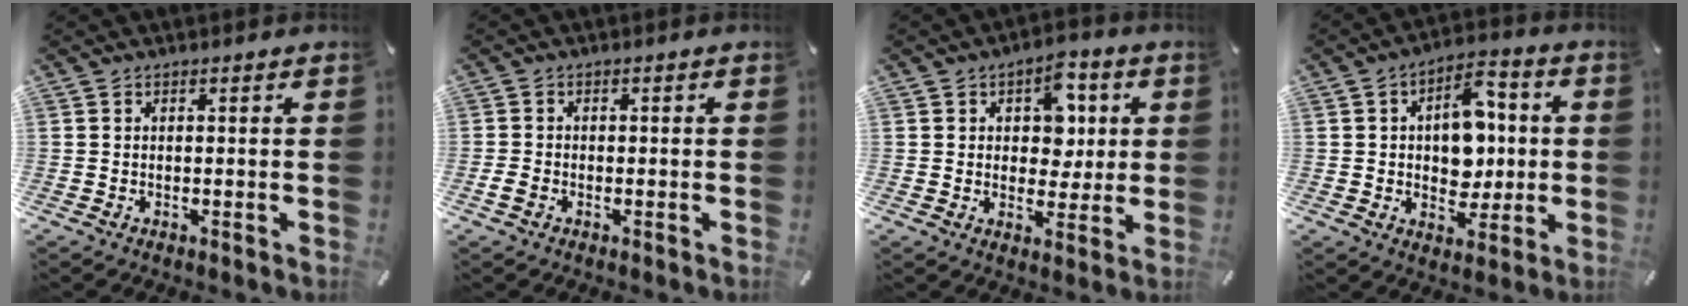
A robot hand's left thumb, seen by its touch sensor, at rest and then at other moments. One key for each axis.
{"total": 2.3, "fx": -1.0, "fy": 1.6, "fz": 1.2, "tx": -0.022, "ty": 0.004, "tz": -0.019}
{"total": 9.6, "fx": 2.2, "fy": 7.1, "fz": 6.0, "tx": -0.066, "ty": -0.004, "tz": 0.033}
{"total": 11.7, "fx": 0.3, "fy": 8.6, "fz": 8.0, "tx": -0.103, "ty": 0.013, "tz": 0.007}